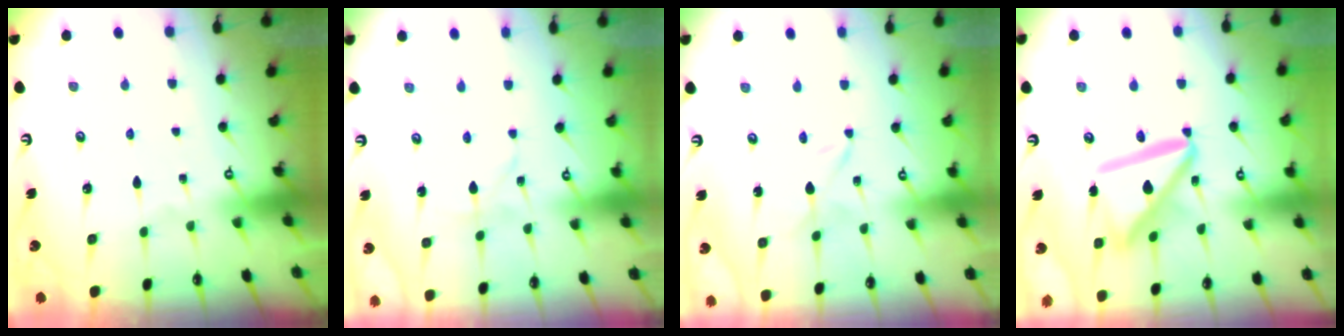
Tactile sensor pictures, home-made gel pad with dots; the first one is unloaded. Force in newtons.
{"total": 2.6, "press": 2.5, "slide": 0.3}
{"total": 2.0, "press": 2.0, "slide": 0.3}
{"total": 16.4, "press": 16.3, "slide": 1.7}